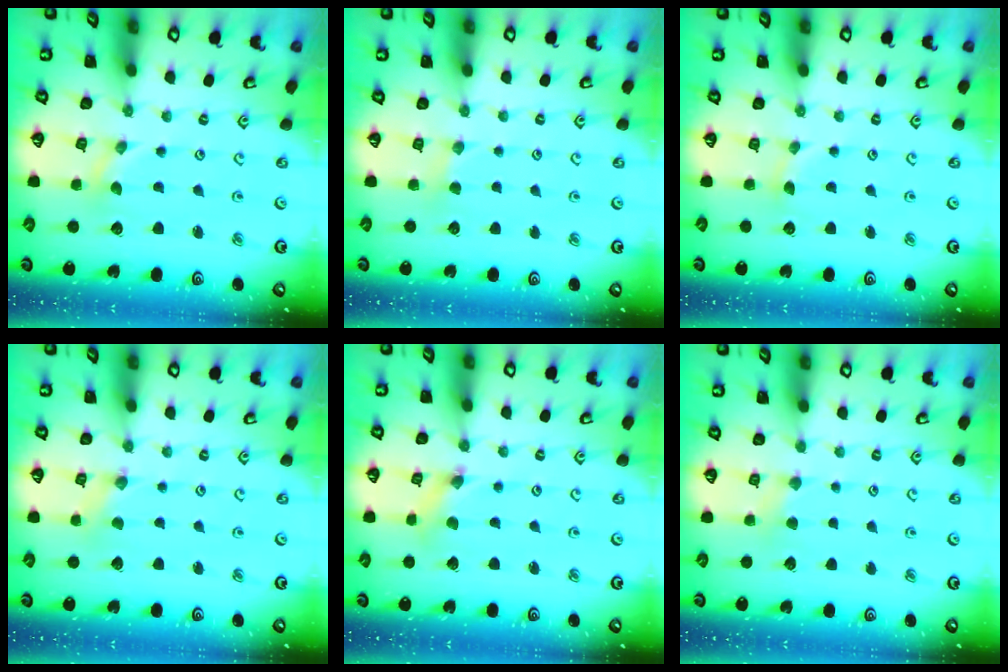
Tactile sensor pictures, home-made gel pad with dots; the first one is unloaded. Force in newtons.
{"total": 2.2, "press": 2.2, "slide": 0.4}
{"total": 2.3, "press": 2.3, "slide": 0.3}
{"total": 0.0}
{"total": 1.6, "press": 1.6, "slide": 0.3}
{"total": 2.7, "press": 2.7, "slide": 0.5}